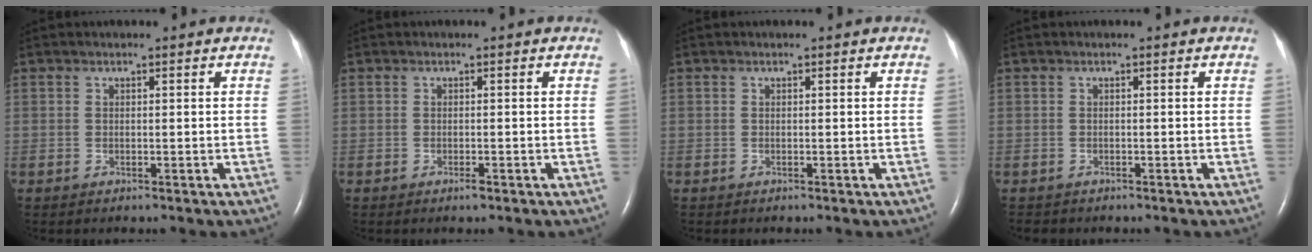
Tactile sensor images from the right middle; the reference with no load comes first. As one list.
[{"total": 0.7, "force": [-0.5, 0.1, 0.5], "torque": [-0.012, -0.001, -0.007]}, {"total": 0.0}, {"total": 1.2, "force": [-1.0, 0.5, 0.1], "torque": [-0.008, -0.001, -0.014]}]